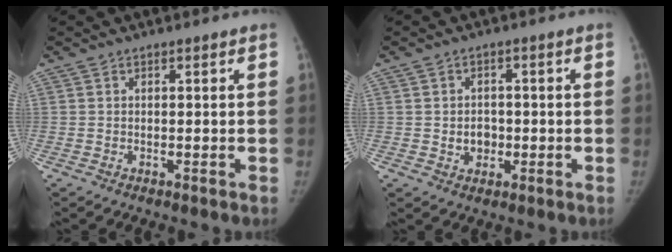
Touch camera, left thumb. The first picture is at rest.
{"total": 3.7, "force": [-0.6, 3.1, 1.8], "torque": [-0.009, 0.005, -0.006]}